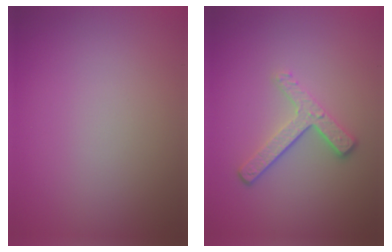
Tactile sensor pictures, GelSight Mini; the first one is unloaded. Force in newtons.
{"total": 3.4, "press": 2.5, "slide": 2.2}